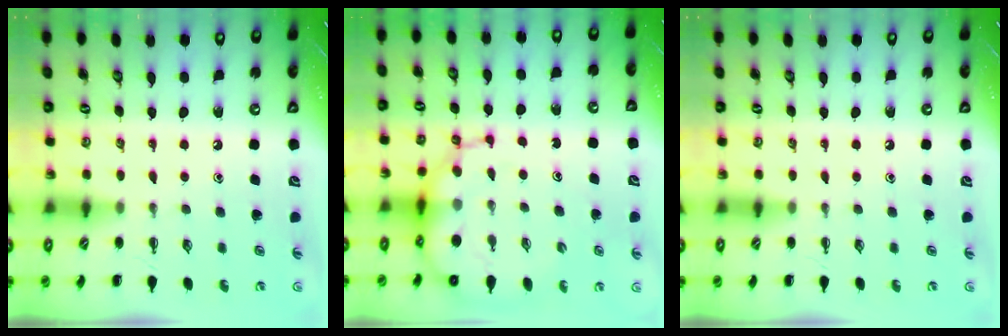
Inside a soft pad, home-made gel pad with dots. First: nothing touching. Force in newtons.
{"total": 13.3, "press": 12.8, "slide": 3.5}
{"total": 0.0}